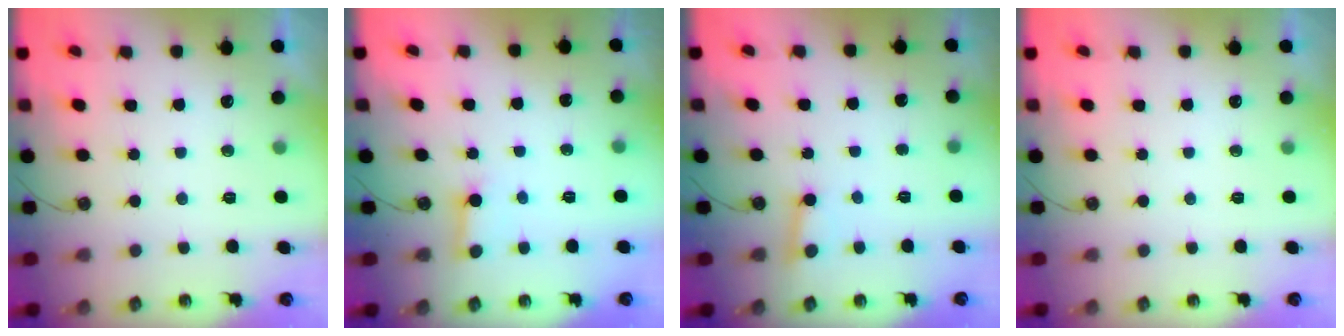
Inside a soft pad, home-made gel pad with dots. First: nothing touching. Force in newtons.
{"total": 2.9, "press": 2.9, "slide": 0.4}
{"total": 2.6, "press": 2.5, "slide": 0.8}
{"total": 0.0}